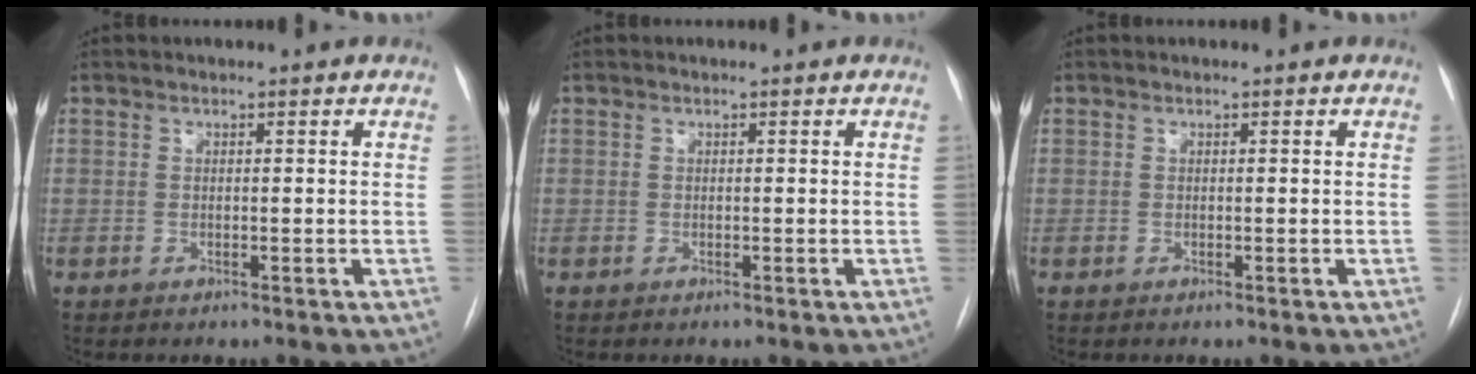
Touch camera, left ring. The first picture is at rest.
{"total": 0.0}
{"total": 0.0}